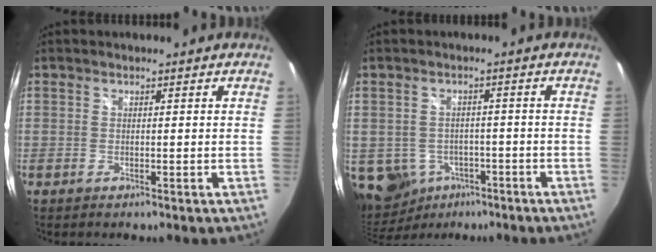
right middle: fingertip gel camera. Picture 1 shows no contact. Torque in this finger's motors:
{"motor_torque": [0.00, -0.01, 0.05, -0.01]}